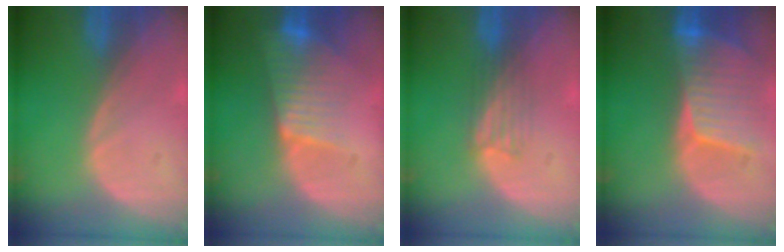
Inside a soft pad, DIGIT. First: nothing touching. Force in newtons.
{"total": 7.7, "press": 6.6, "slide": 4.0}
{"total": 3.0, "press": 2.8, "slide": 1.3}
{"total": 8.5, "press": 7.7, "slide": 3.6}